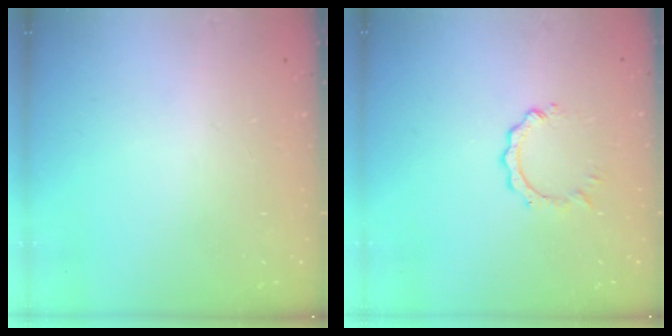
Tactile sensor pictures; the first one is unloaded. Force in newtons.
{"total": 3.3, "press": 3.2, "slide": 0.3}